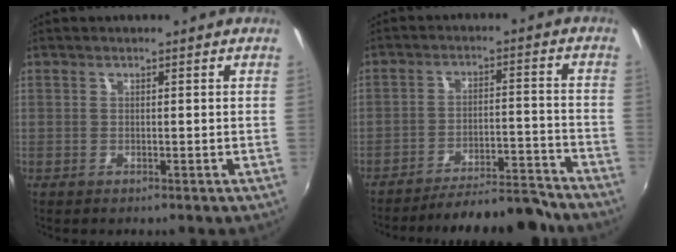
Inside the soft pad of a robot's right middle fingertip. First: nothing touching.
{"total": 13.9, "force": [-13.0, 1.9, 4.3], "torque": [-0.084, 0.019, -0.174]}